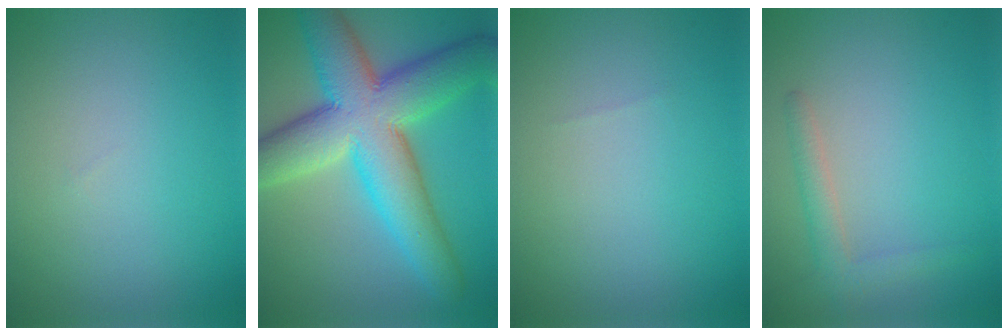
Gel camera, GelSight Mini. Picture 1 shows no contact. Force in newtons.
{"total": 12.1, "press": 12.1, "slide": 0.8}
{"total": 0.0}
{"total": 2.2, "press": 2.1, "slide": 0.2}